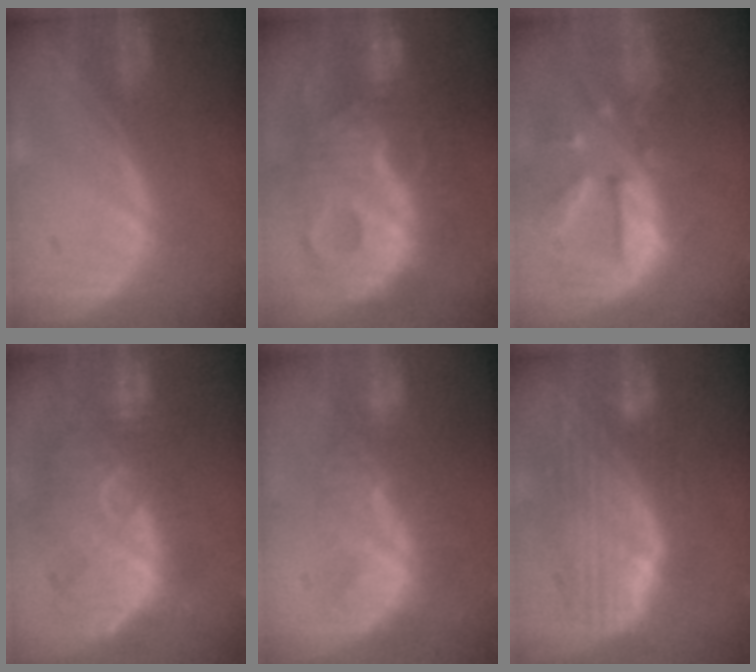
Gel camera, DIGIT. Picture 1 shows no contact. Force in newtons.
{"total": 13.0, "press": 13.0, "slide": 1.0}
{"total": 10.7, "press": 9.5, "slide": 5.0}
{"total": 11.8, "press": 10.9, "slide": 4.4}
{"total": 8.6, "press": 7.6, "slide": 4.1}
{"total": 9.9, "press": 8.8, "slide": 4.5}